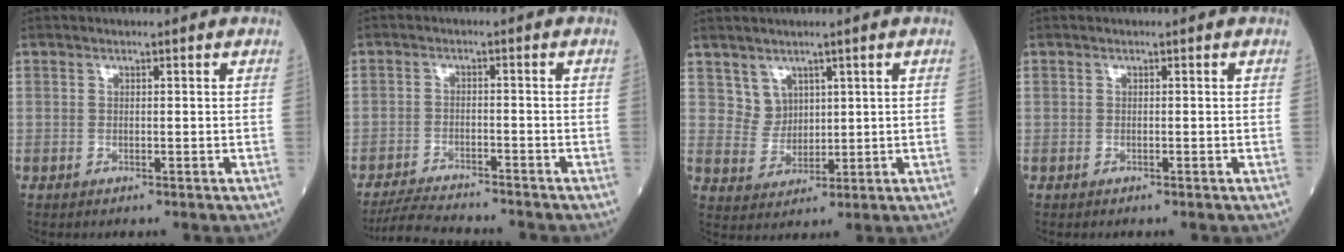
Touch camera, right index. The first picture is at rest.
{"total": 6.7, "force": [-6.4, 0.5, 1.7], "torque": [-0.033, -0.018, -0.112]}
{"total": 3.7, "force": [2.1, 3.0, 0.3], "torque": [-0.010, 0.005, 0.047]}
{"total": 0.0}